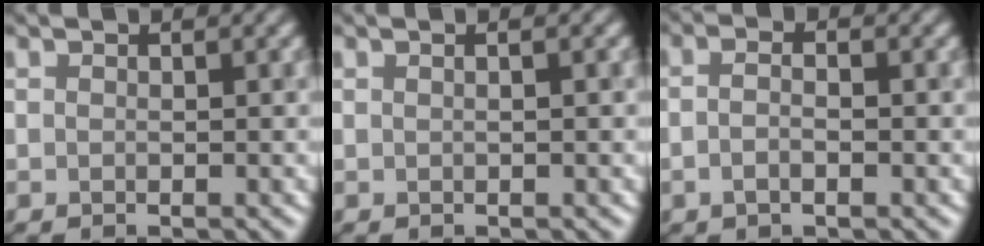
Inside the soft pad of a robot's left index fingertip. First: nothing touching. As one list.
[{"total": 1.3, "force": [0.4, 0.5, 1.1], "torque": [-0.008, -0.001, -0.004]}, {"total": 1.9, "force": [-0.4, 0.8, 1.7], "torque": [-0.031, -0.003, -0.014]}]